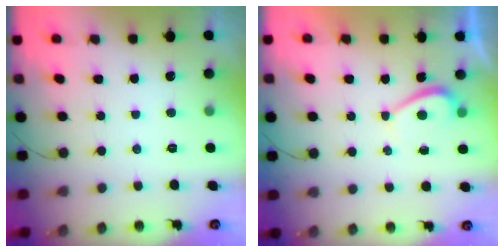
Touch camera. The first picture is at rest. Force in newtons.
{"total": 1.0, "press": 0.9, "slide": 0.6}